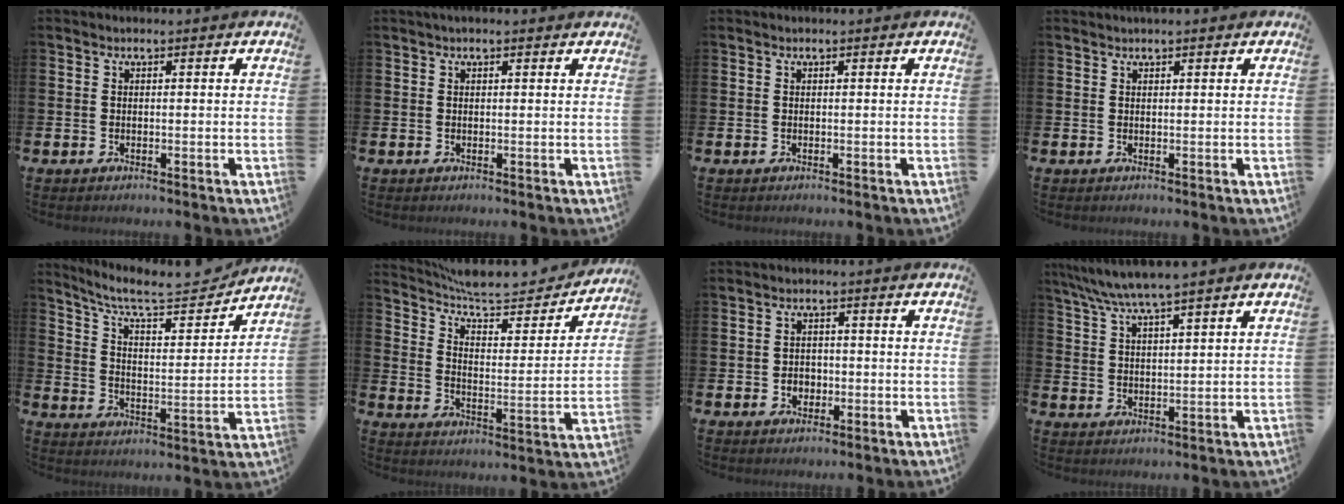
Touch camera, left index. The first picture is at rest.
{"total": 0.8, "force": [0.7, 0.1, 0.5], "torque": [-0.005, 0.002, 0.011]}
{"total": 0.0}
{"total": 1.0, "force": [1.0, 0.1, 0.3], "torque": [0.010, -0.003, 0.014]}
{"total": 8.9, "force": [8.1, 1.8, 3.2], "torque": [-0.088, -0.058, 0.138]}
{"total": 8.3, "force": [7.6, 1.9, 2.6], "torque": [-0.068, -0.062, 0.127]}
{"total": 2.2, "force": [-0.5, 2.0, 0.8], "torque": [-0.012, 0.003, -0.016]}
{"total": 6.3, "force": [5.7, 0.1, 2.7], "torque": [-0.071, -0.018, 0.101]}